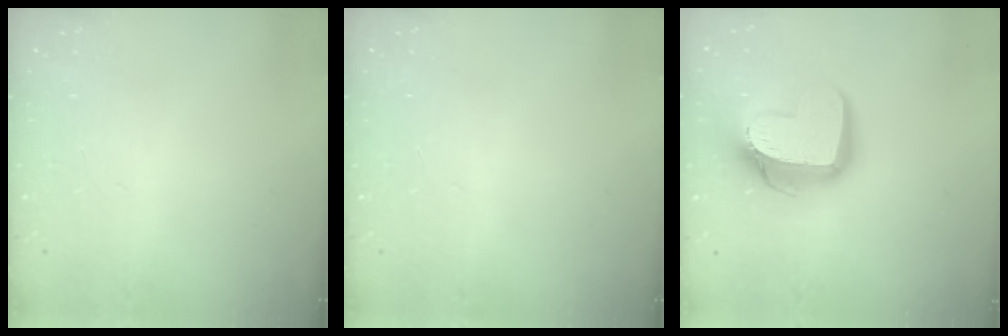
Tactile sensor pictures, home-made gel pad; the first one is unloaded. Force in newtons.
{"total": 0.0}
{"total": 14.9, "press": 14.8, "slide": 1.4}